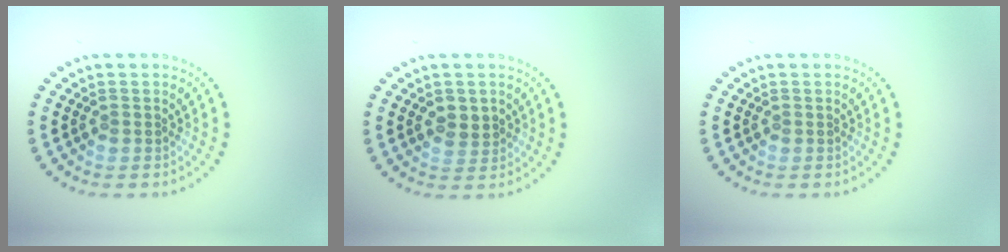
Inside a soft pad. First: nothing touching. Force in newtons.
{"total": 1.8, "press": 1.8, "slide": 0.4}
{"total": 0.0}